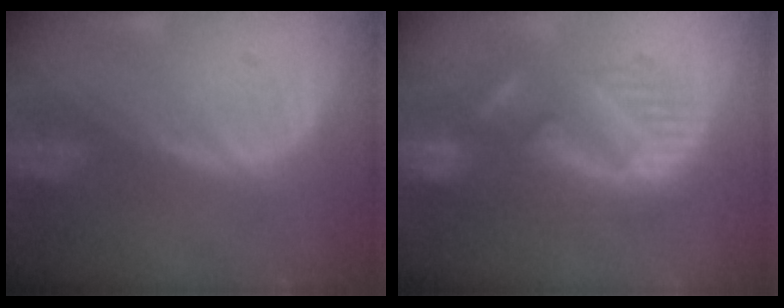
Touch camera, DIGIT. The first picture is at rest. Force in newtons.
{"total": 9.4, "press": 9.2, "slide": 2.0}